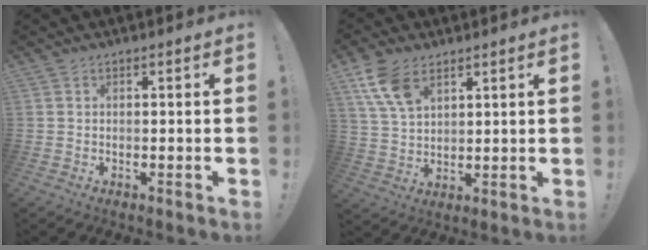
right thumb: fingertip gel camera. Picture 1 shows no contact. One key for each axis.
{"total": 10.6, "fx": 6.1, "fy": 5.9, "fz": 6.4, "tx": -0.118, "ty": -0.024, "tz": 0.117}